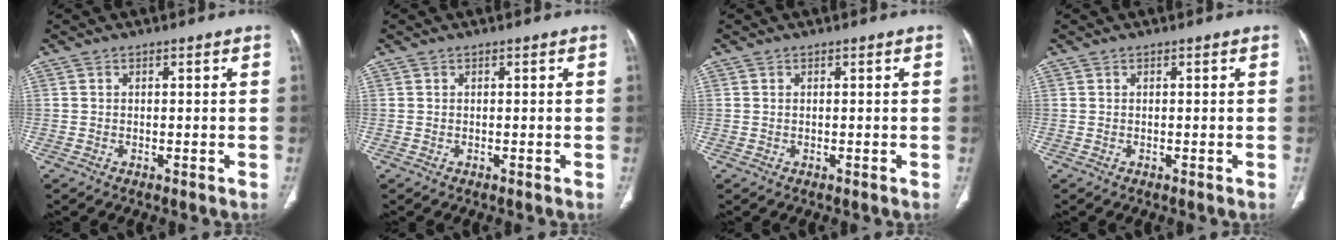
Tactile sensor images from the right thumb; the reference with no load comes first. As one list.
[{"total": 0.0}, {"total": 0.0}, {"total": 0.0}]